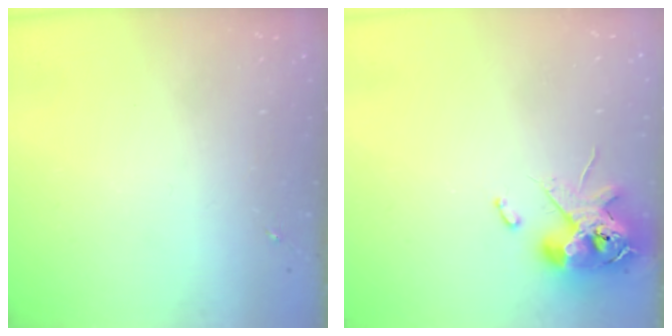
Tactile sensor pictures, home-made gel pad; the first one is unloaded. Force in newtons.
{"total": 12.6, "press": 12.4, "slide": 2.1}